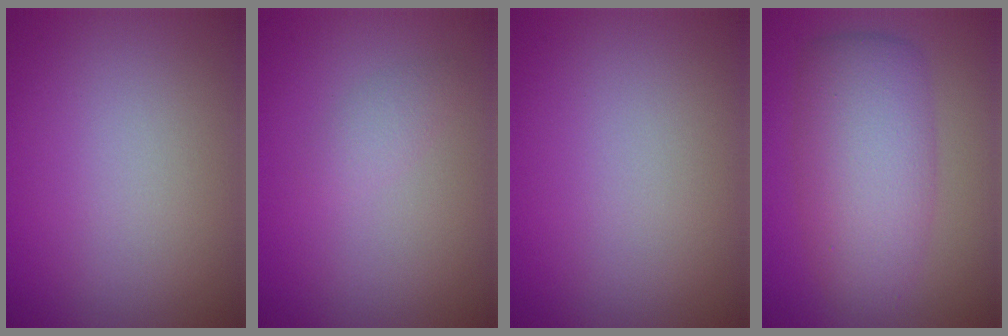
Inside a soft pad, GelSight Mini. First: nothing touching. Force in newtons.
{"total": 1.2, "press": 1.2, "slide": 0.0}
{"total": 0.0}
{"total": 7.0, "press": 7.0, "slide": 0.1}